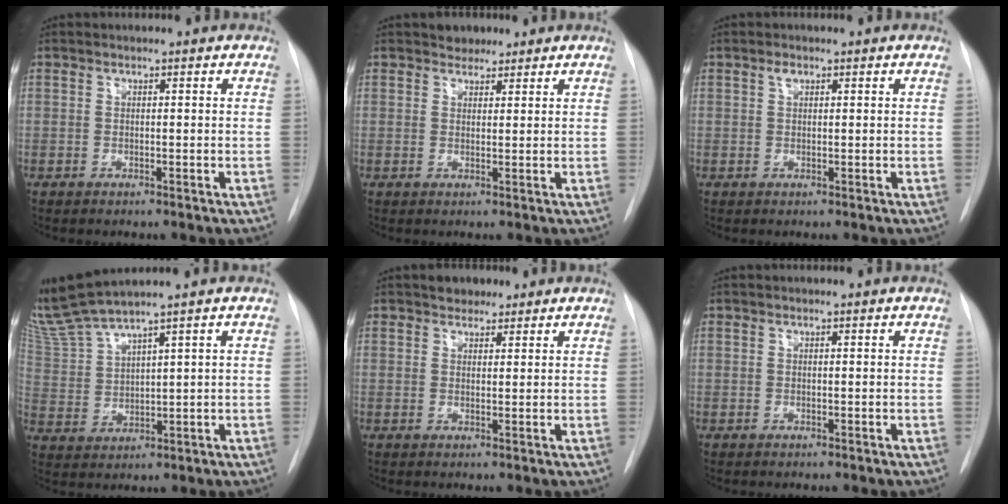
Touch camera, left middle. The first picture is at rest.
{"total": 2.3, "force": [1.8, 1.4, 0.2], "torque": [-0.003, 0.004, 0.025]}
{"total": 1.0, "force": [0.5, 0.6, 0.6], "torque": [-0.012, 0.004, 0.008]}
{"total": 7.2, "force": [6.6, -1.3, 2.6], "torque": [-0.074, 0.000, 0.150]}
{"total": 2.7, "force": [2.0, 1.7, 0.7], "torque": [-0.009, 0.006, 0.029]}
{"total": 0.0}